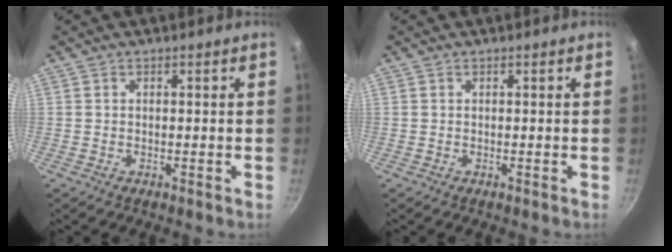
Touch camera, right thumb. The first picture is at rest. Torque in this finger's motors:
{"motor_torque": [0.24, 0.24, -0.11, 0.05, 0.00]}